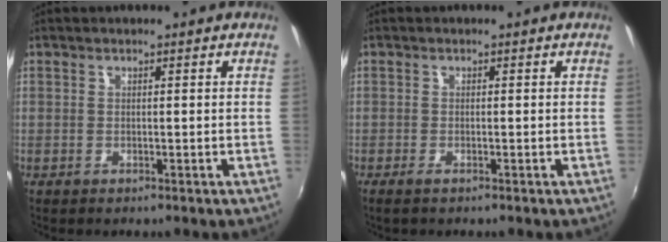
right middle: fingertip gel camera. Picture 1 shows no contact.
{"total": 1.5, "force": [-1.1, 0.2, 1.0], "torque": [-0.020, -0.006, -0.021]}